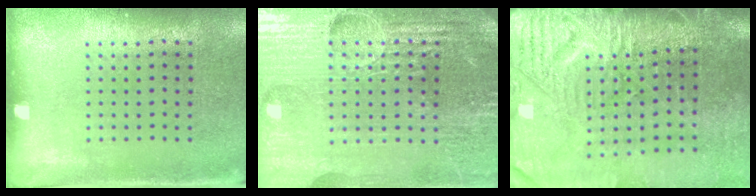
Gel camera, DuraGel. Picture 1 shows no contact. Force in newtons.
{"total": 5.6, "press": 5.1, "slide": 2.4}
{"total": 4.8, "press": 4.1, "slide": 2.6}